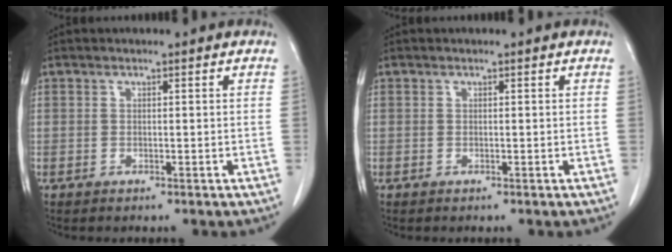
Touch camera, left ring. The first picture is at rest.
{"total": 0.0}